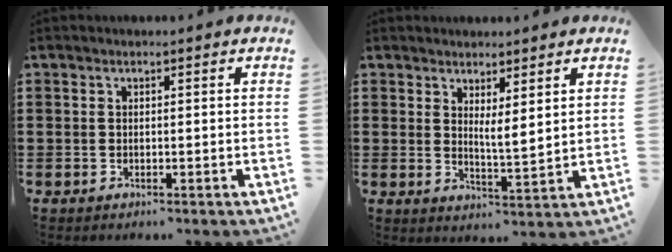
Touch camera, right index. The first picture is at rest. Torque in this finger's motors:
{"motor_torque": [0.07, 0.13, 0.22, 0.07]}